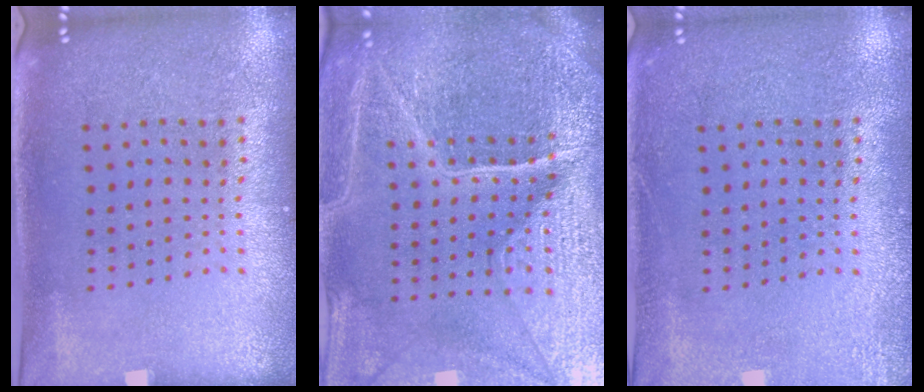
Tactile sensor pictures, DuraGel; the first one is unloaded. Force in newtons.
{"total": 6.1, "press": 5.5, "slide": 2.7}
{"total": 1.9, "press": 1.9, "slide": 0.3}